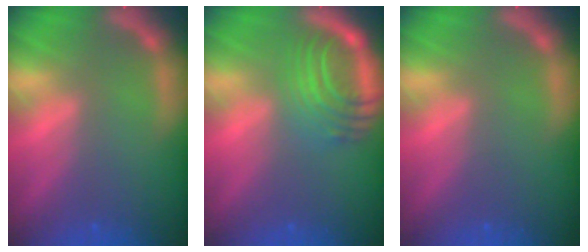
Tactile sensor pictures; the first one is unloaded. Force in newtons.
{"total": 7.1}
{"total": 0.0}